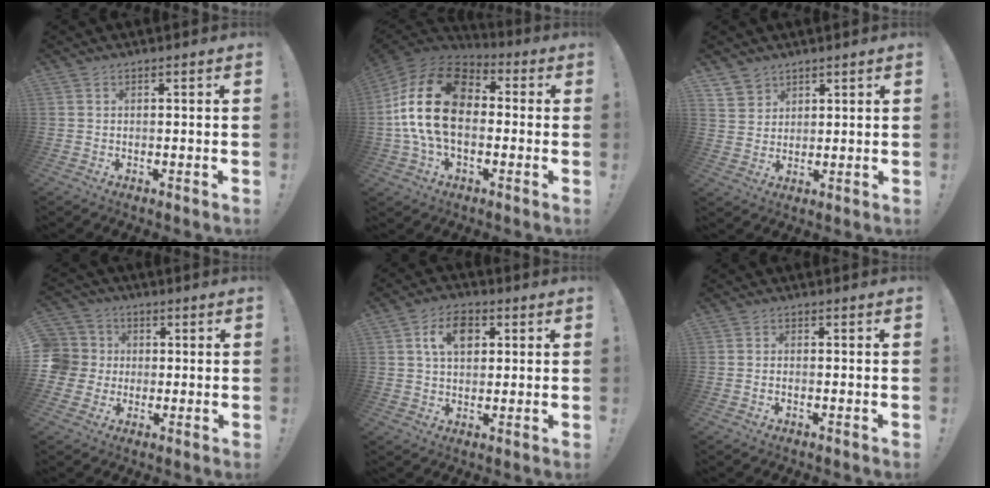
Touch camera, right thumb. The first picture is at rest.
{"total": 21.6, "force": [1.0, 13.7, 16.7], "torque": [-0.318, 0.023, 0.026]}
{"total": 4.5, "force": [3.4, 2.9, 0.0], "torque": [0.003, -0.028, 0.065]}
{"total": 7.9, "force": [-0.2, 7.6, 2.2], "torque": [-0.053, 0.010, 0.000]}
{"total": 9.0, "force": [2.8, 6.2, 6.0], "torque": [-0.087, 0.007, 0.050]}
{"total": 0.9, "force": [-0.7, 0.2, 0.6], "torque": [-0.017, 0.003, -0.010]}